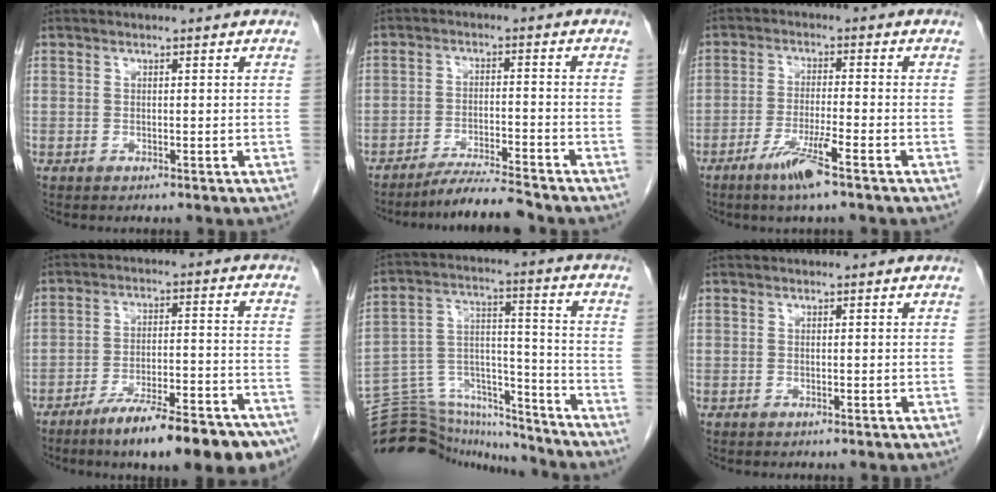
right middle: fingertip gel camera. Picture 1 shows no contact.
{"total": 5.9, "force": [-5.4, -0.7, 2.0], "torque": [-0.028, -0.015, -0.098]}
{"total": 6.1, "force": [-3.9, -0.2, 4.7], "torque": [-0.091, -0.011, -0.075]}
{"total": 17.9, "force": [-13.6, 3.2, 11.1], "torque": [-0.108, 0.024, -0.205]}
{"total": 20.5, "force": [-19.8, 4.5, 3.4], "torque": [-0.090, 0.045, -0.306]}
{"total": 0.0}